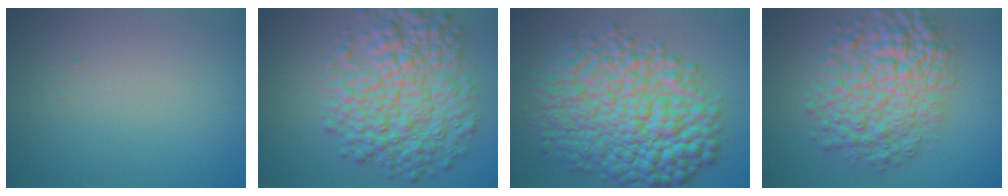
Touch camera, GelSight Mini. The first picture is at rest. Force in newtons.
{"total": 8.8, "press": 8.8, "slide": 0.1}
{"total": 13.5, "press": 13.5, "slide": 0.1}
{"total": 8.1, "press": 8.1, "slide": 0.2}